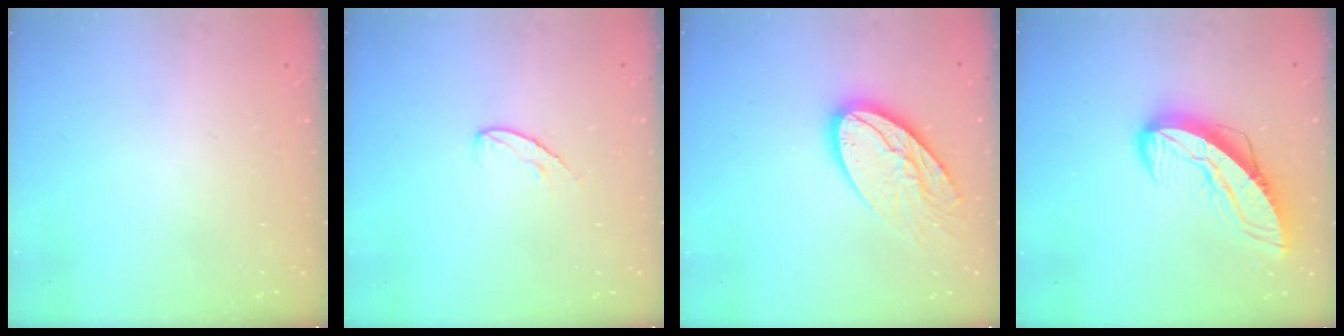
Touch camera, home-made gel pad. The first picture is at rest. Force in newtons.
{"total": 5.8, "press": 5.8, "slide": 0.6}
{"total": 14.4, "press": 14.3, "slide": 1.2}
{"total": 11.6, "press": 11.6, "slide": 1.0}